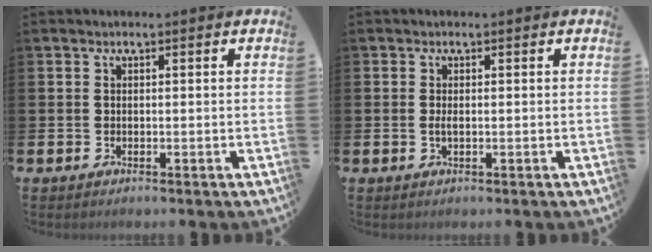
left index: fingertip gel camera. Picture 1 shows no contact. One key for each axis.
{"total": 0.9, "fx": -0.1, "fy": 0.3, "fz": 0.9, "tx": -0.017, "ty": 0.002, "tz": -0.004}